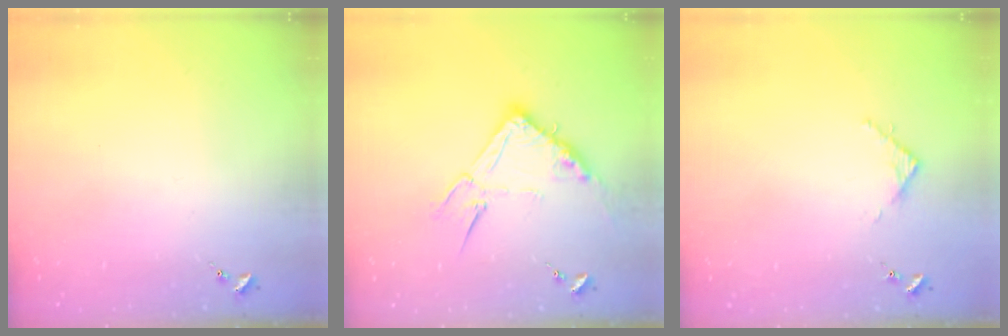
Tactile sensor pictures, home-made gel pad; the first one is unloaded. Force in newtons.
{"total": 13.3, "press": 13.3, "slide": 1.0}
{"total": 2.8, "press": 2.8, "slide": 0.4}